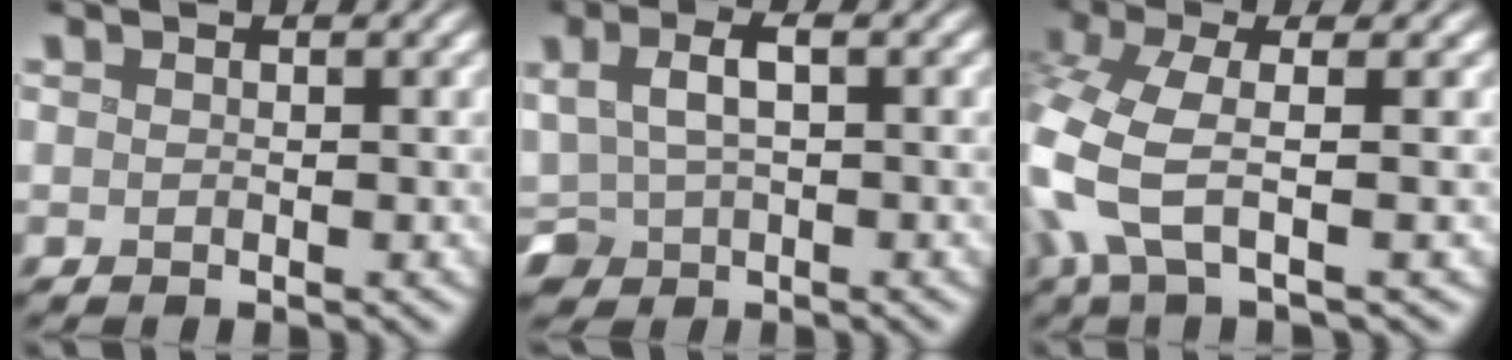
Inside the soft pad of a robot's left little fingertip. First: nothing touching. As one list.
[{"total": 3.6, "force": [0.8, 2.2, 2.7], "torque": [-0.064, 0.003, 0.016]}, {"total": 6.1, "force": [-1.9, 1.9, 5.5], "torque": [-0.142, -0.003, -0.047]}]